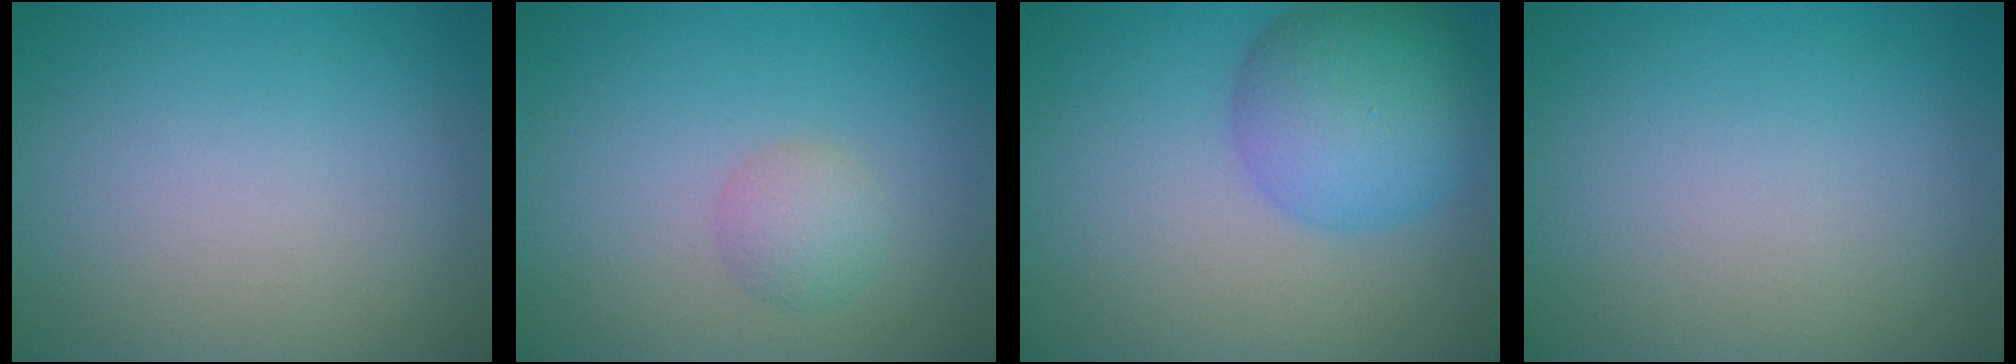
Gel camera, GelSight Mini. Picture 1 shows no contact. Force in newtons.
{"total": 1.9, "press": 1.9, "slide": 0.0}
{"total": 7.2, "press": 7.2, "slide": 0.2}
{"total": 0.0}